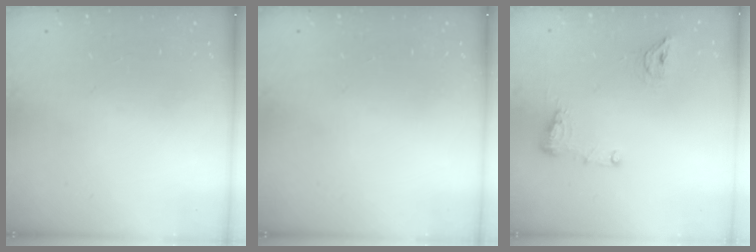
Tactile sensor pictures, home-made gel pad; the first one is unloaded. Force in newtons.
{"total": 0.0}
{"total": 8.9, "press": 8.8, "slide": 1.4}